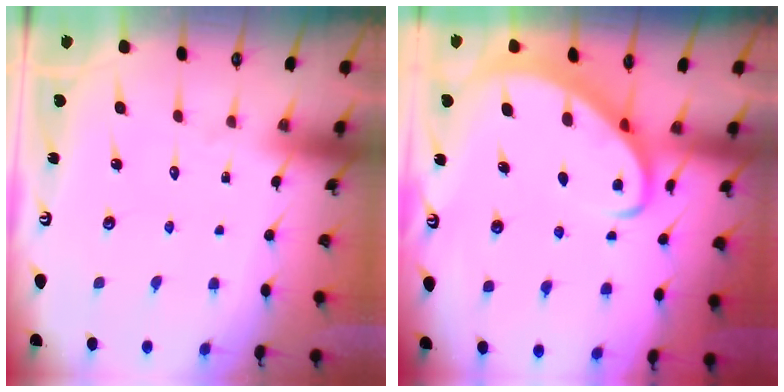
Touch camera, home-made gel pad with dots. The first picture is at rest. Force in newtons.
{"total": 2.9, "press": 2.8, "slide": 0.4}